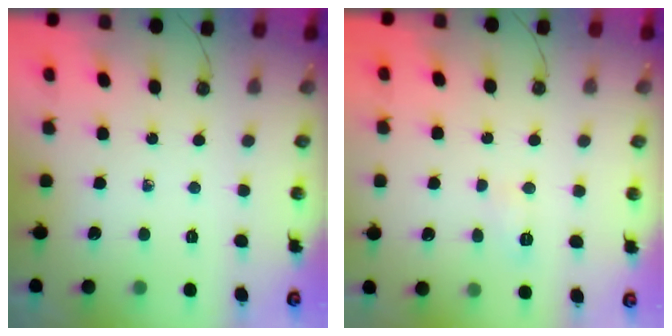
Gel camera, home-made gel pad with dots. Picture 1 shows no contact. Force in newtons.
{"total": 4.5, "press": 4.4, "slide": 0.5}